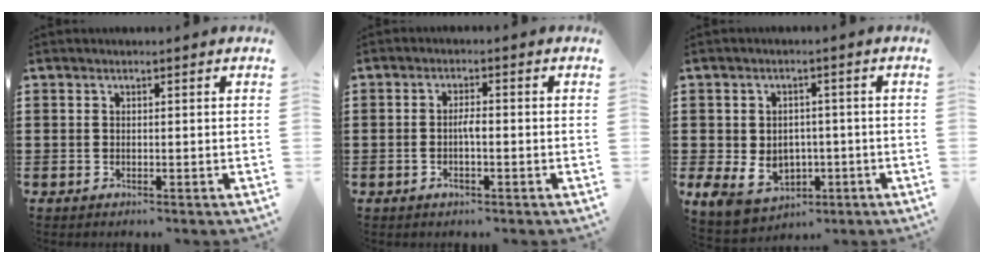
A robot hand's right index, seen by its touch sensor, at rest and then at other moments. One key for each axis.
{"total": 2.5, "fx": -0.6, "fy": 0.7, "fz": 2.3, "tx": -0.050, "ty": 0.001, "tz": -0.015}
{"total": 5.7, "fx": -1.1, "fy": 4.9, "fz": 2.7, "tx": -0.073, "ty": -0.001, "tz": -0.023}